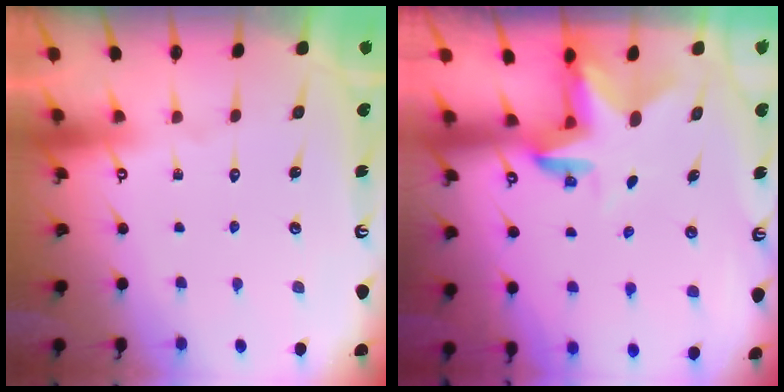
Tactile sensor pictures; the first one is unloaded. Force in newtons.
{"total": 3.2, "press": 3.2, "slide": 0.5}